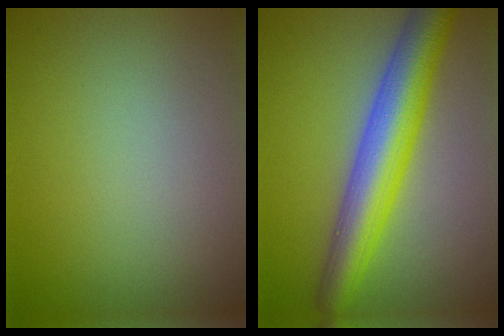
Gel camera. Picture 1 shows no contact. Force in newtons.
{"total": 7.5, "press": 7.5, "slide": 0.1}